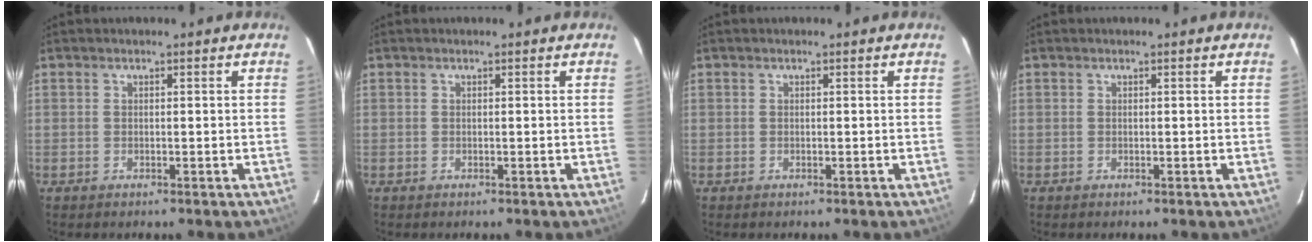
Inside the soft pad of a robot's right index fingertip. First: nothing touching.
{"total": 0.0}
{"total": 0.0}
{"total": 0.0}